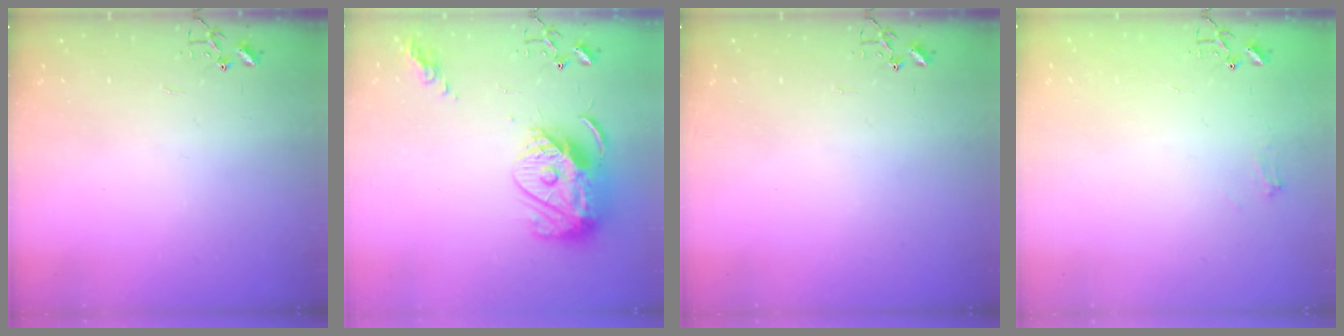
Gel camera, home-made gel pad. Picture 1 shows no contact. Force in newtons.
{"total": 15.1, "press": 15.0, "slide": 1.1}
{"total": 0.0}
{"total": 5.3, "press": 5.3, "slide": 0.6}